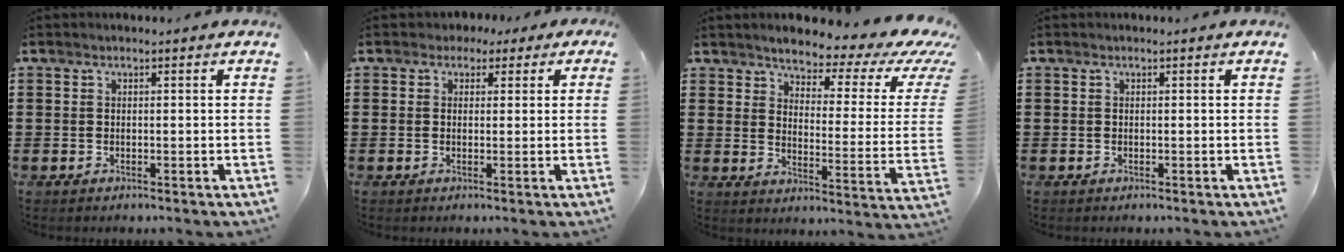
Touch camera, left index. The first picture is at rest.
{"total": 1.9, "force": [0.6, 1.6, 0.6], "torque": [-0.018, 0.012, 0.010]}
{"total": 4.0, "force": [3.4, 1.0, 1.9], "torque": [-0.051, -0.027, 0.049]}
{"total": 0.0}